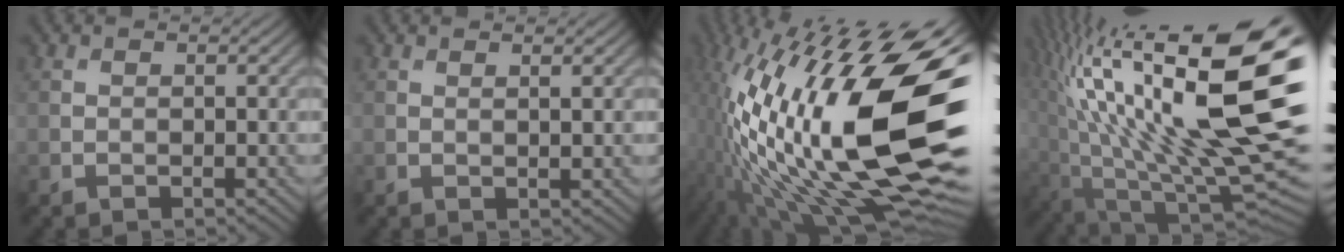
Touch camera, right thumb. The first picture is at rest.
{"total": 1.8, "force": [0.7, 0.5, 1.5], "torque": [-0.019, 0.003, 0.013]}
{"total": 21.4, "force": [0.4, 7.6, 20.0], "torque": [-0.399, -0.027, 0.005]}
{"total": 20.5, "force": [4.4, 8.8, 18.0], "torque": [-0.320, -0.006, 0.083]}